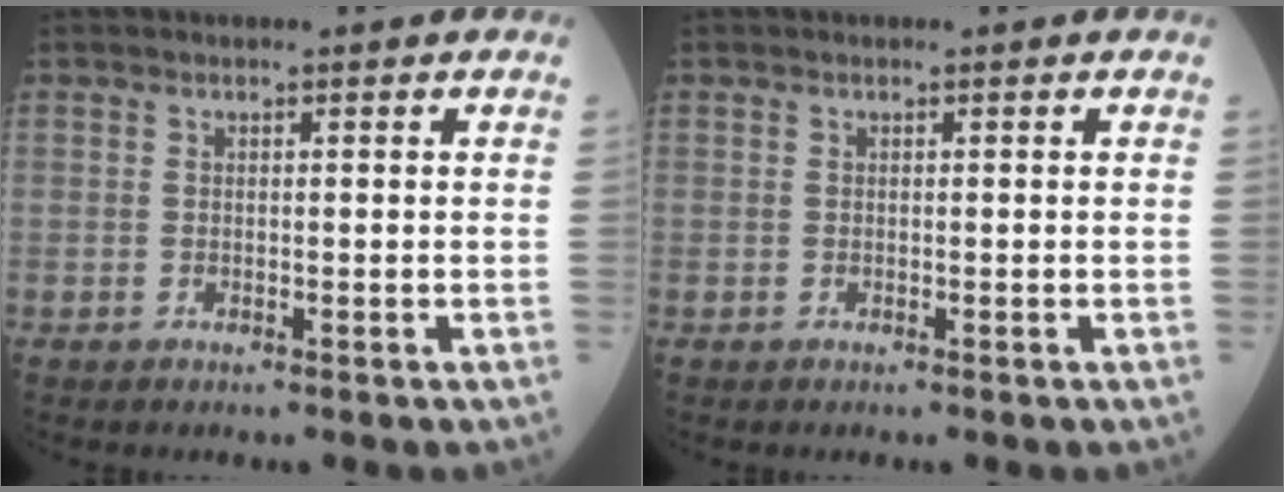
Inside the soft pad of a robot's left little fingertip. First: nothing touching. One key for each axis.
{"total": 0.0}